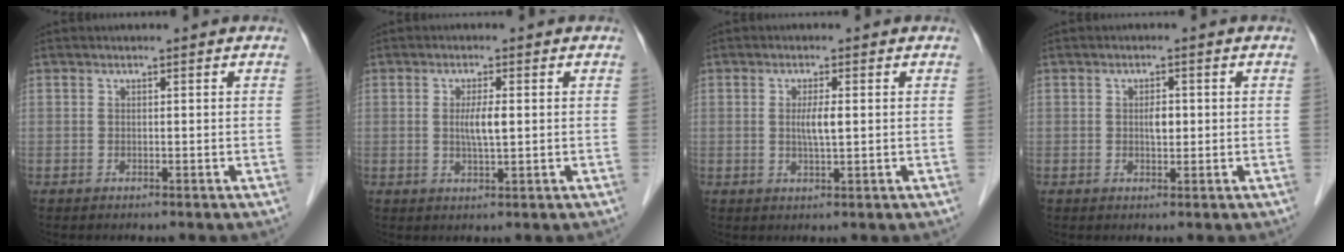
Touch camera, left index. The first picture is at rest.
{"total": 3.2, "force": [-0.2, 0.3, 3.2], "torque": [-0.060, -0.008, -0.003]}
{"total": 2.7, "force": [-0.2, 0.2, 2.7], "torque": [-0.053, -0.008, -0.004]}
{"total": 1.9, "force": [-0.3, 0.9, 1.7], "torque": [-0.028, -0.004, -0.006]}